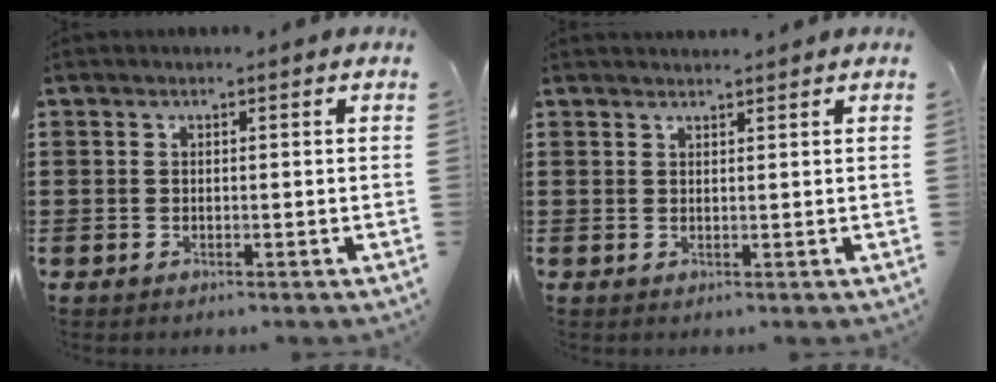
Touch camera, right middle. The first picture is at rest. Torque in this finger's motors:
{"motor_torque": [-0.11, 0.27, -0.20, -0.02]}